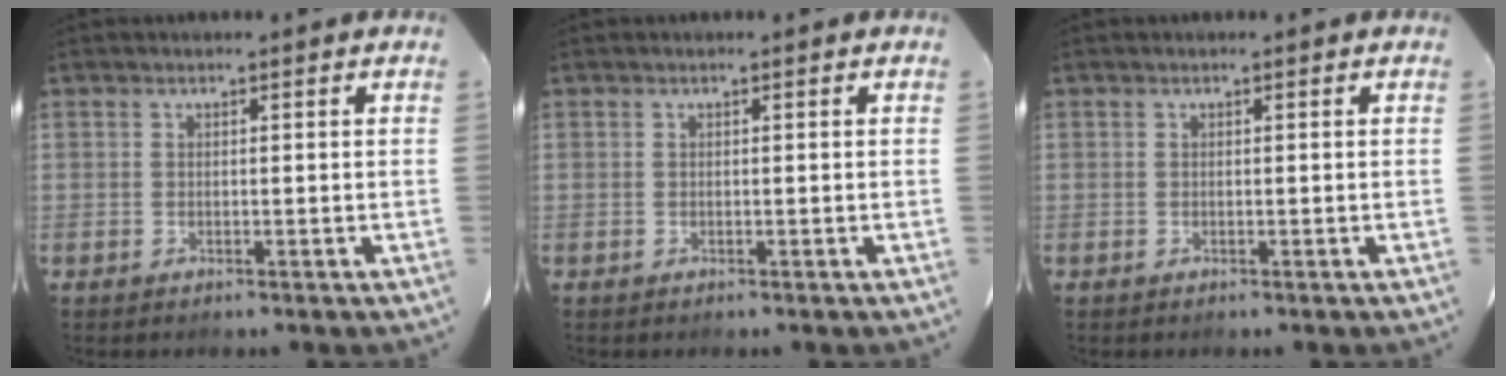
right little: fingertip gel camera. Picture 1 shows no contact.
{"total": 0.0}
{"total": 0.0}